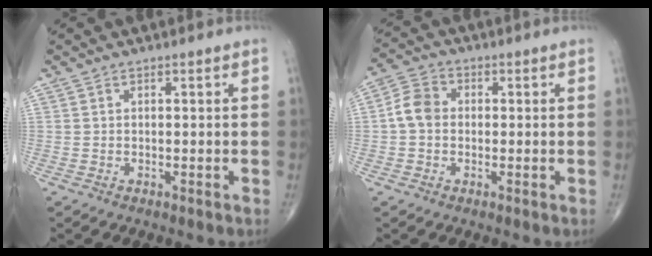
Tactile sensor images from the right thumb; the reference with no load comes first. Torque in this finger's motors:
{"motor_torque": [1.01, 1.23, 0.58, -0.21, 0.04]}